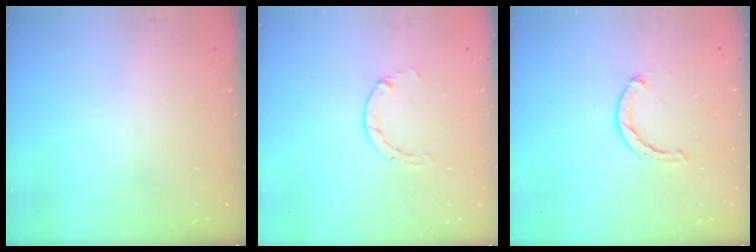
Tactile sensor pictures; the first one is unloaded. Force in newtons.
{"total": 0.6, "press": 0.6, "slide": 0.2}
{"total": 1.5, "press": 1.5, "slide": 0.3}